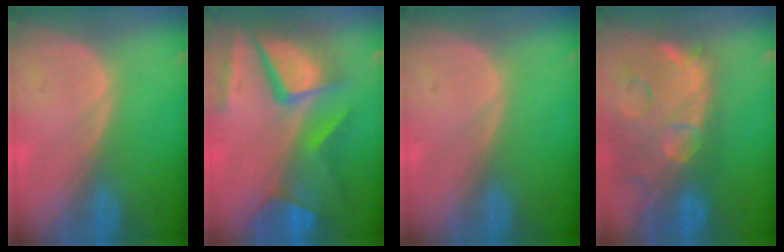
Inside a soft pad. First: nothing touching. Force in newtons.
{"total": 11.9, "press": 9.8, "slide": 6.8}
{"total": 0.0}
{"total": 15.0, "press": 11.9, "slide": 9.0}